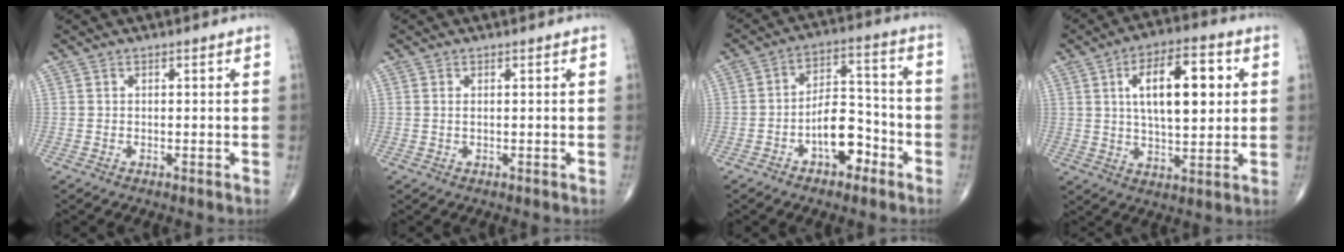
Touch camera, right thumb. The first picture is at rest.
{"total": 0.7, "force": [0.2, 0.2, 0.6], "torque": [-0.019, 0.002, 0.007]}
{"total": 9.9, "force": [-4.4, 5.4, 7.0], "torque": [-0.090, 0.045, -0.076]}
{"total": 15.4, "force": [3.7, 6.8, 13.4], "torque": [-0.195, 0.001, 0.060]}